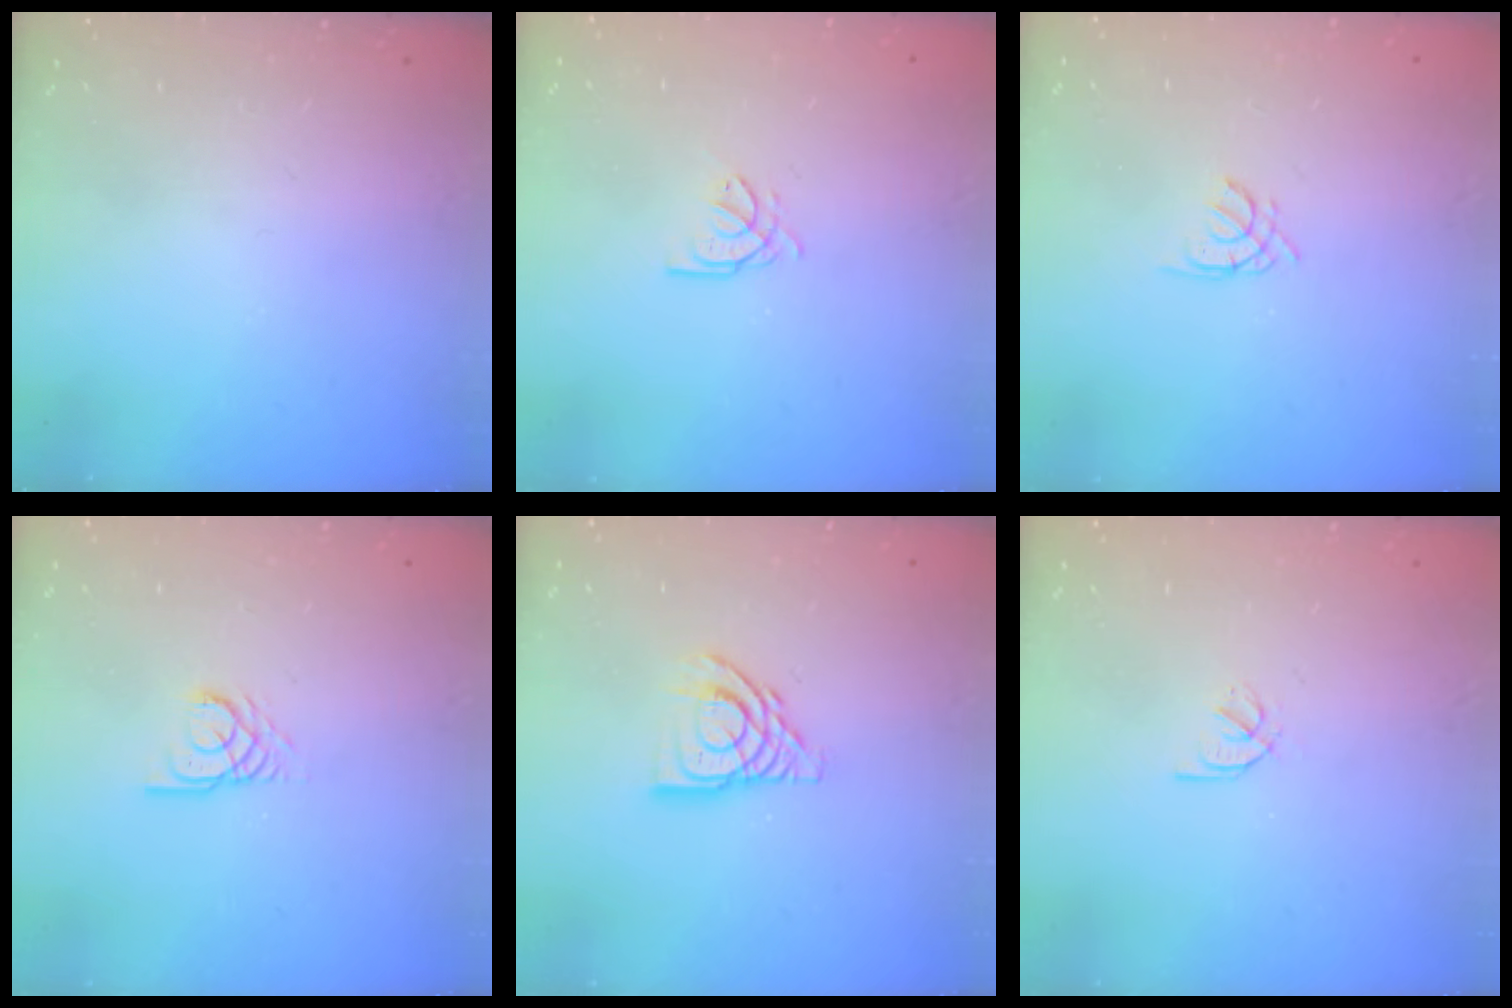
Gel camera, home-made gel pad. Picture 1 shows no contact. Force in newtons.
{"total": 2.4, "press": 2.4, "slide": 0.1}
{"total": 0.5, "press": 0.4, "slide": 0.3}
{"total": 2.7, "press": 2.7, "slide": 0.2}
{"total": 11.8, "press": 11.7, "slide": 1.1}
{"total": 1.6, "press": 1.6, "slide": 0.3}